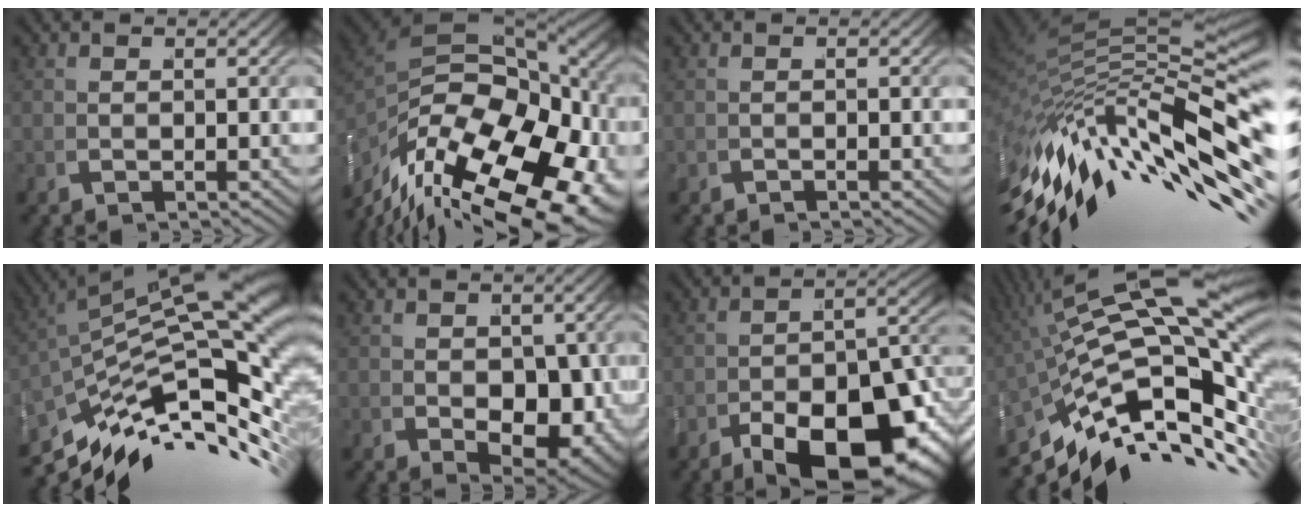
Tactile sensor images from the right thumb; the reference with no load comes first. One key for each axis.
{"total": 20.8, "fx": -1.0, "fy": 13.8, "fz": 15.6, "tx": -0.261, "ty": -0.054, "tz": 0.009}
{"total": 0.7, "fx": -0.3, "fy": -0.5, "fz": -0.3, "tx": 0.012, "ty": 0.003, "tz": -0.009}
{"total": 16.2, "fx": -2.4, "fy": 8.1, "fz": 13.8, "tx": -0.232, "ty": -0.012, "tz": -0.009}
{"total": 14.3, "fx": -2.5, "fy": 6.6, "fz": 12.4, "tx": -0.170, "ty": -0.008, "tz": -0.024}
{"total": 7.6, "fx": -0.4, "fy": 5.1, "fz": 5.7, "tx": -0.110, "ty": -0.056, "tz": 0.028}
{"total": 13.4, "fx": -5.2, "fy": 6.3, "fz": 10.6, "tx": -0.150, "ty": -0.043, "tz": -0.054}
{"total": 17.4, "fx": -0.8, "fy": 8.8, "fz": 15.0, "tx": -0.242, "ty": -0.021, "tz": 0.011}